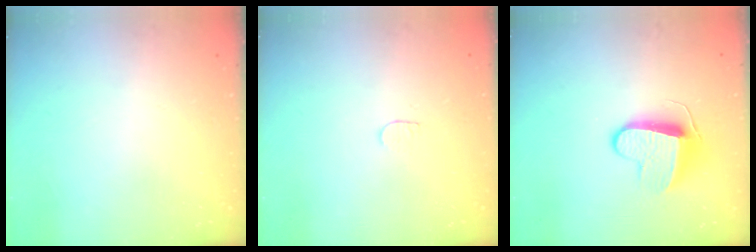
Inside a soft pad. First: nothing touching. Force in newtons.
{"total": 3.7, "press": 3.6, "slide": 0.3}
{"total": 9.3, "press": 9.3, "slide": 0.5}